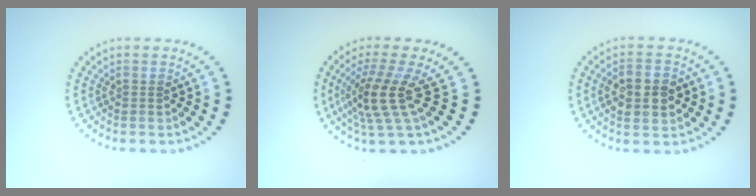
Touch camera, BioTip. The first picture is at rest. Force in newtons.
{"total": 4.3, "press": 3.1, "slide": 3.0}
{"total": 4.2, "press": 4.2, "slide": 0.4}